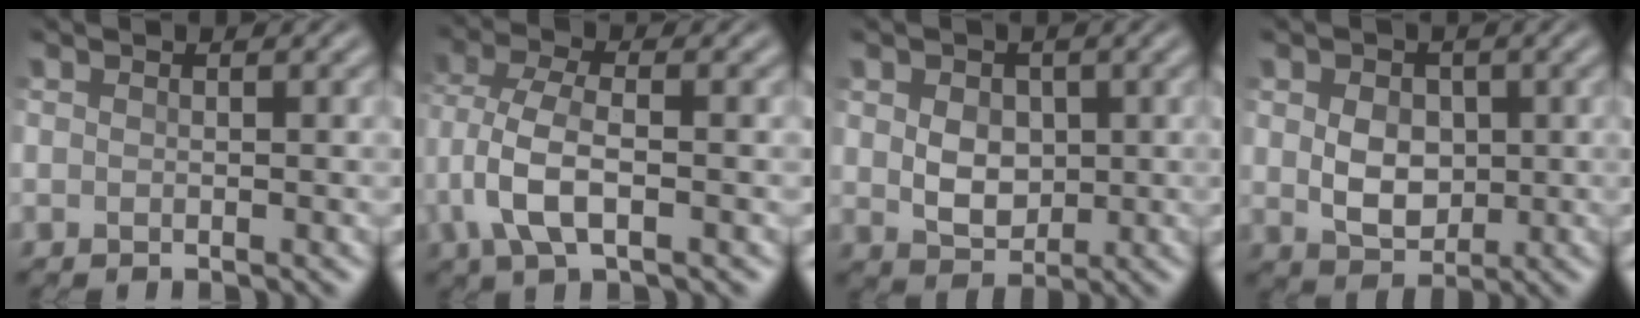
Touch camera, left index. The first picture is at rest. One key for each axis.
{"total": 5.4, "fx": -1.3, "fy": 2.4, "fz": 4.6, "tx": -0.105, "ty": 0.005, "tz": -0.031}
{"total": 3.6, "fx": 0.5, "fy": 2.7, "fz": 2.3, "tx": -0.046, "ty": -0.006, "tz": 0.009}
{"total": 4.0, "fx": 0.3, "fy": 3.0, "fz": 2.7, "tx": -0.054, "ty": -0.007, "tz": 0.006}